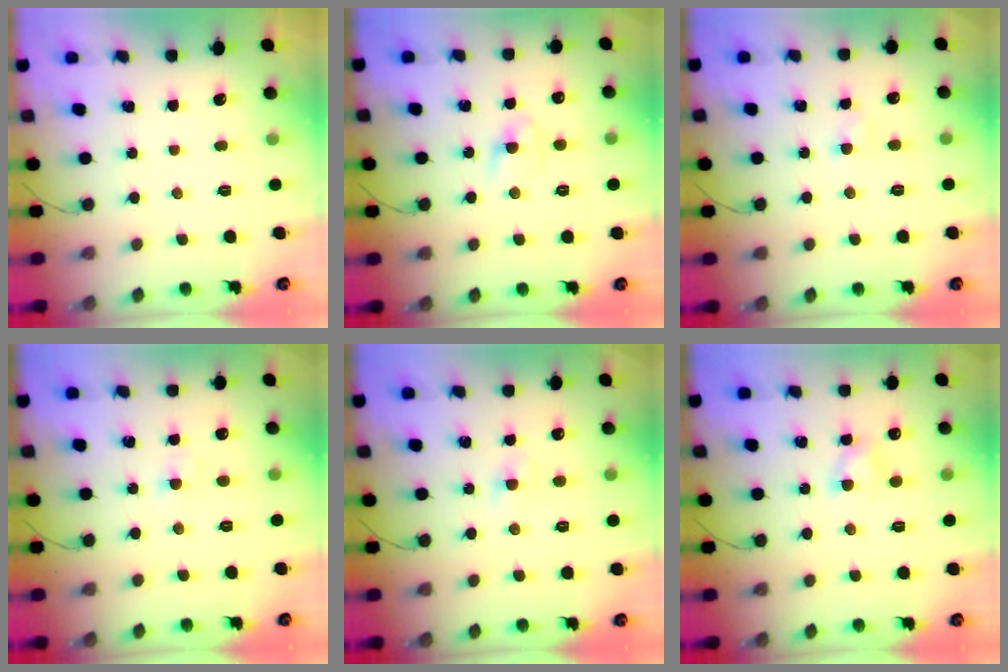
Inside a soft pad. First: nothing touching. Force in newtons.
{"total": 4.4, "press": 4.2, "slide": 1.5}
{"total": 3.0, "press": 2.8, "slide": 1.0}
{"total": 2.3, "press": 2.1, "slide": 1.0}
{"total": 3.8, "press": 3.6, "slide": 1.2}
{"total": 4.3, "press": 4.0, "slide": 1.4}